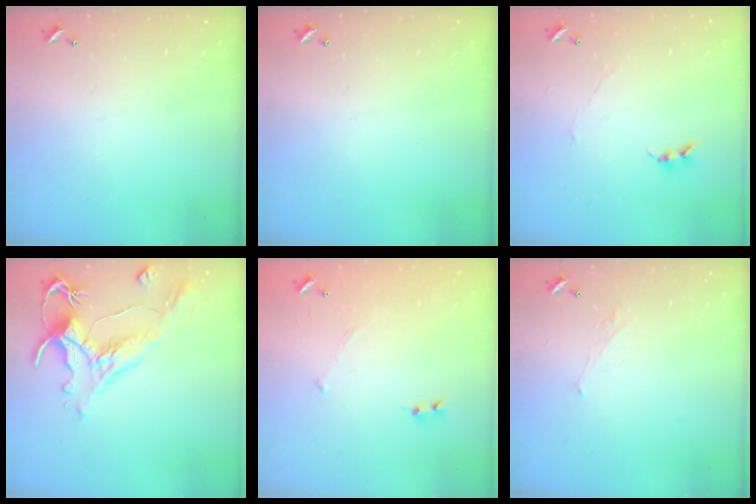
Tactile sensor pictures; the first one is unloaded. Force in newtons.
{"total": 0.0}
{"total": 0.7, "press": 0.4, "slide": 0.6}
{"total": 1.5, "press": 0.1, "slide": 1.5}
{"total": 4.8, "press": 4.7, "slide": 0.8}
{"total": 1.7, "press": 1.6, "slide": 0.6}